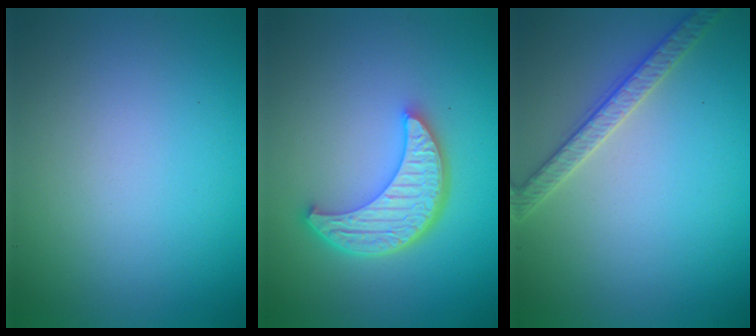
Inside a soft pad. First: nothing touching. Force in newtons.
{"total": 5.7, "press": 4.3, "slide": 3.7}
{"total": 2.7, "press": 2.7, "slide": 0.1}